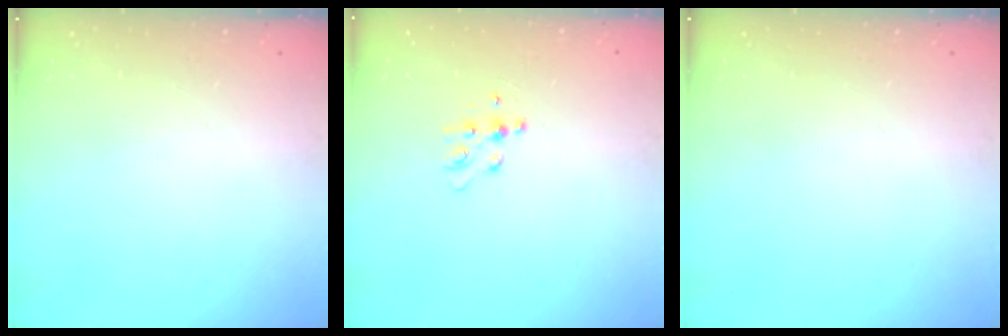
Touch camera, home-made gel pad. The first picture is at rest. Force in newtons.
{"total": 5.8, "press": 5.8, "slide": 0.7}
{"total": 0.0}